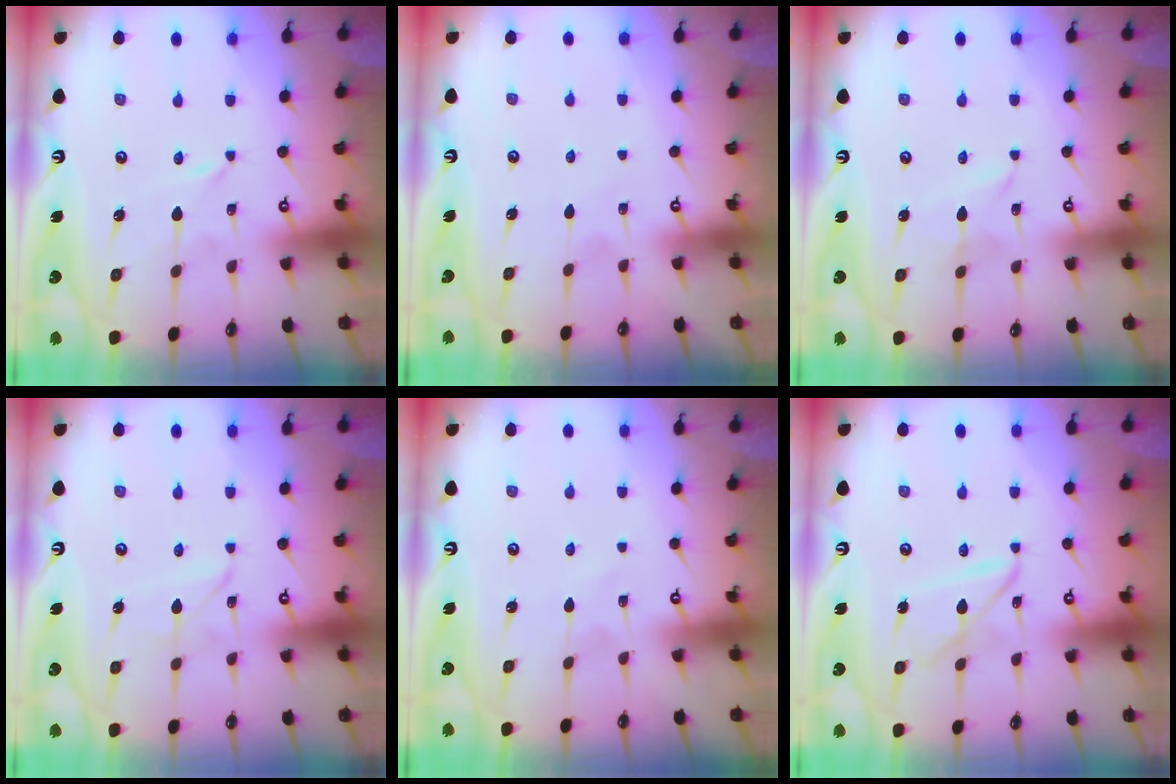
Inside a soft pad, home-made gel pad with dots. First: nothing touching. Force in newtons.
{"total": 2.6, "press": 2.6, "slide": 0.3}
{"total": 2.0, "press": 2.0, "slide": 0.1}
{"total": 2.1, "press": 2.1, "slide": 0.3}
{"total": 1.1, "press": 1.1, "slide": 0.1}
{"total": 7.4, "press": 7.4, "slide": 0.6}